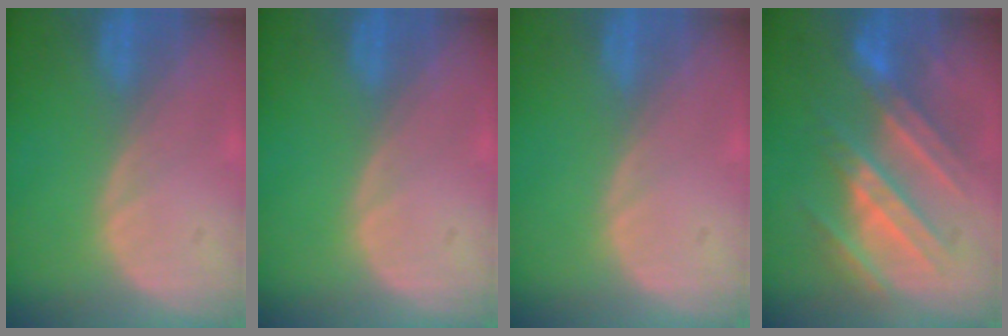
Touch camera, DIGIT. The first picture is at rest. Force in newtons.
{"total": 0.0}
{"total": 0.0}
{"total": 8.9, "press": 8.9, "slide": 0.6}